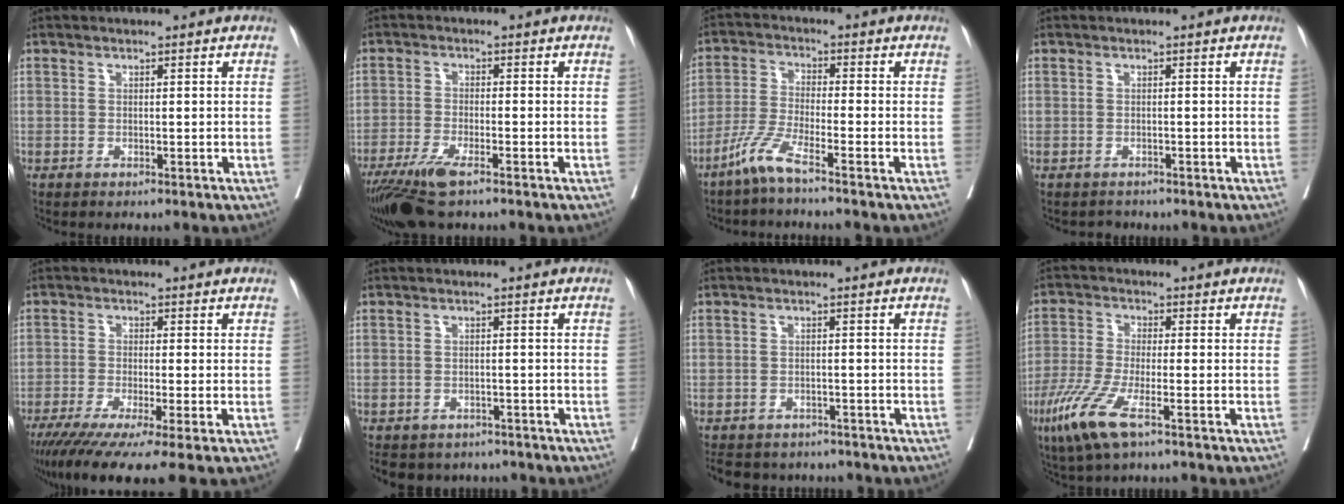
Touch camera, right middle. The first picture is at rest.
{"total": 7.3, "force": [-4.9, 1.2, 5.3], "torque": [-0.099, -0.018, -0.087]}
{"total": 5.2, "force": [-3.9, -0.4, 3.4], "torque": [-0.078, -0.013, -0.089]}
{"total": 1.3, "force": [-1.1, 0.5, -0.4], "torque": [-0.008, -0.005, -0.020]}
{"total": 11.5, "force": [-8.0, 0.4, 8.2], "torque": [-0.126, -0.032, -0.129]}
{"total": 7.6, "force": [-6.3, 3.9, 1.2], "torque": [-0.023, -0.001, -0.077]}
{"total": 8.6, "force": [-7.7, 3.5, 1.7], "torque": [-0.037, 0.001, -0.095]}
{"total": 8.0, "force": [-4.4, 1.1, 6.7], "torque": [-0.148, -0.021, -0.086]}